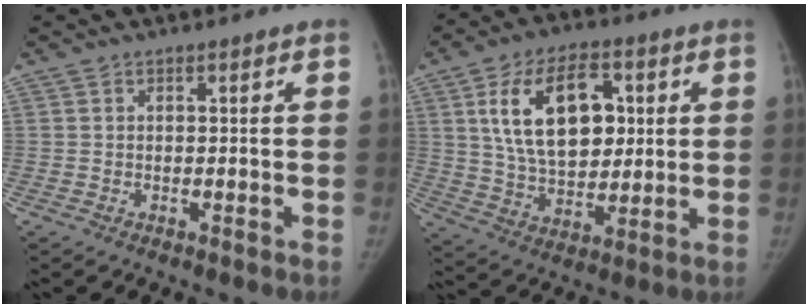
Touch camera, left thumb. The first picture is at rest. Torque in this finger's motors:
{"motor_torque": [2.50, 2.51, 2.02, -0.56, 0.62]}